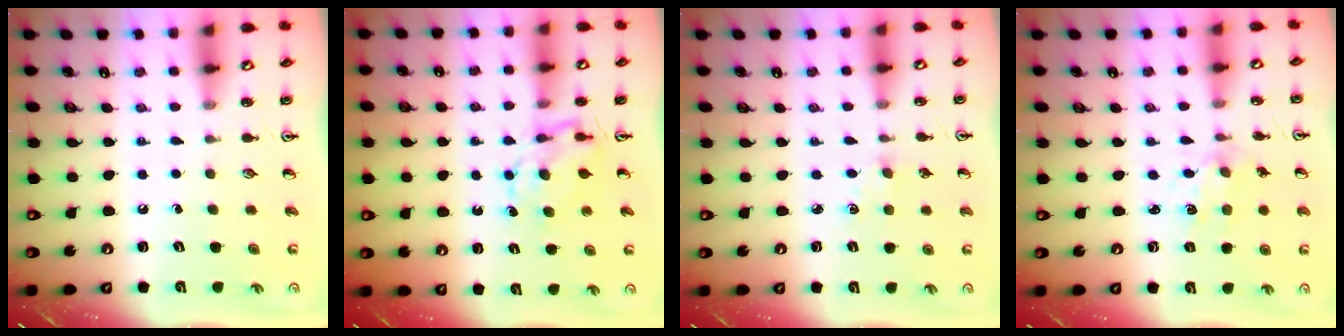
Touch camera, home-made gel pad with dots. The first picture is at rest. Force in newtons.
{"total": 6.4, "press": 6.4, "slide": 0.6}
{"total": 2.2, "press": 2.2, "slide": 0.4}
{"total": 2.1, "press": 2.1, "slide": 0.3}